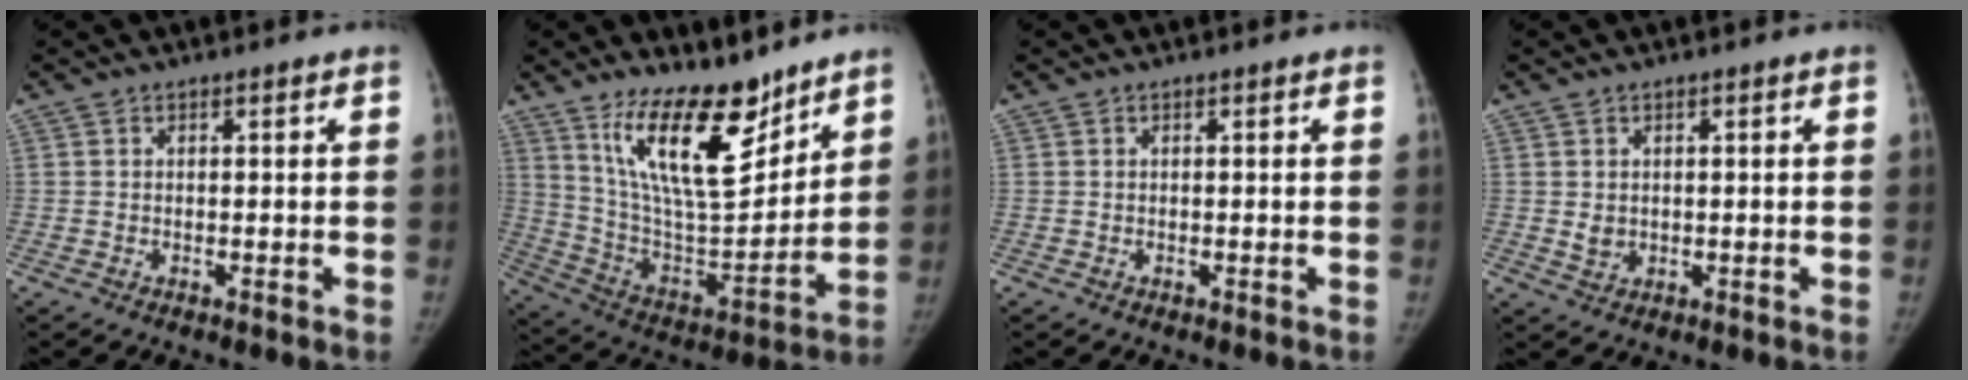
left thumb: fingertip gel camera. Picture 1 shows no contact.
{"total": 19.7, "force": [13.3, 7.2, 12.7], "torque": [-0.168, -0.095, 0.242]}
{"total": 0.0}
{"total": 2.2, "force": [0.2, 1.8, 1.1], "torque": [-0.014, -0.003, 0.010]}